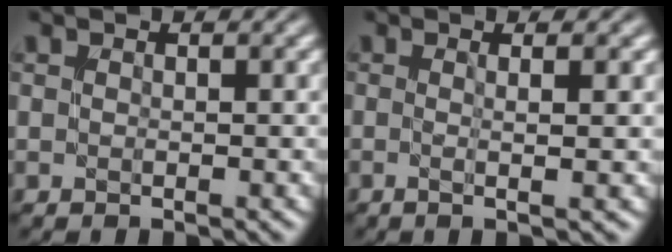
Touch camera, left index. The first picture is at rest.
{"total": 3.5, "force": [0.5, 1.2, 3.2], "torque": [-0.031, 0.004, -0.019]}